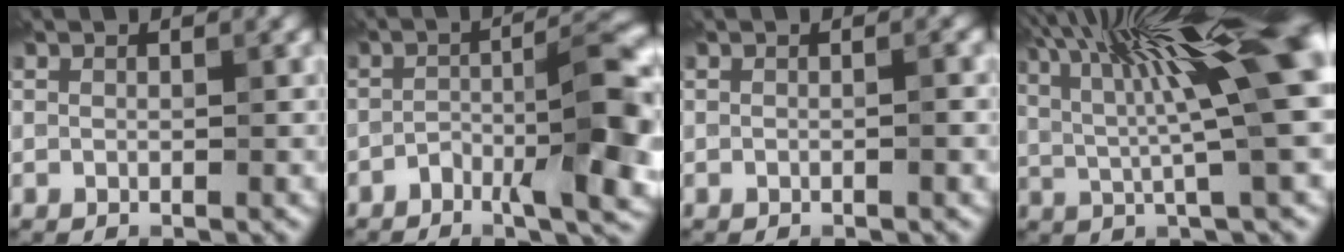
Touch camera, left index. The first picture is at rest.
{"total": 8.1, "force": [-3.3, 2.1, 7.2], "torque": [-0.111, 0.014, -0.058]}
{"total": 1.0, "force": [-0.2, 0.3, 1.0], "torque": [-0.010, -0.003, -0.006]}
{"total": 14.8, "force": [3.9, 2.9, 14.0], "torque": [-0.205, 0.021, 0.066]}